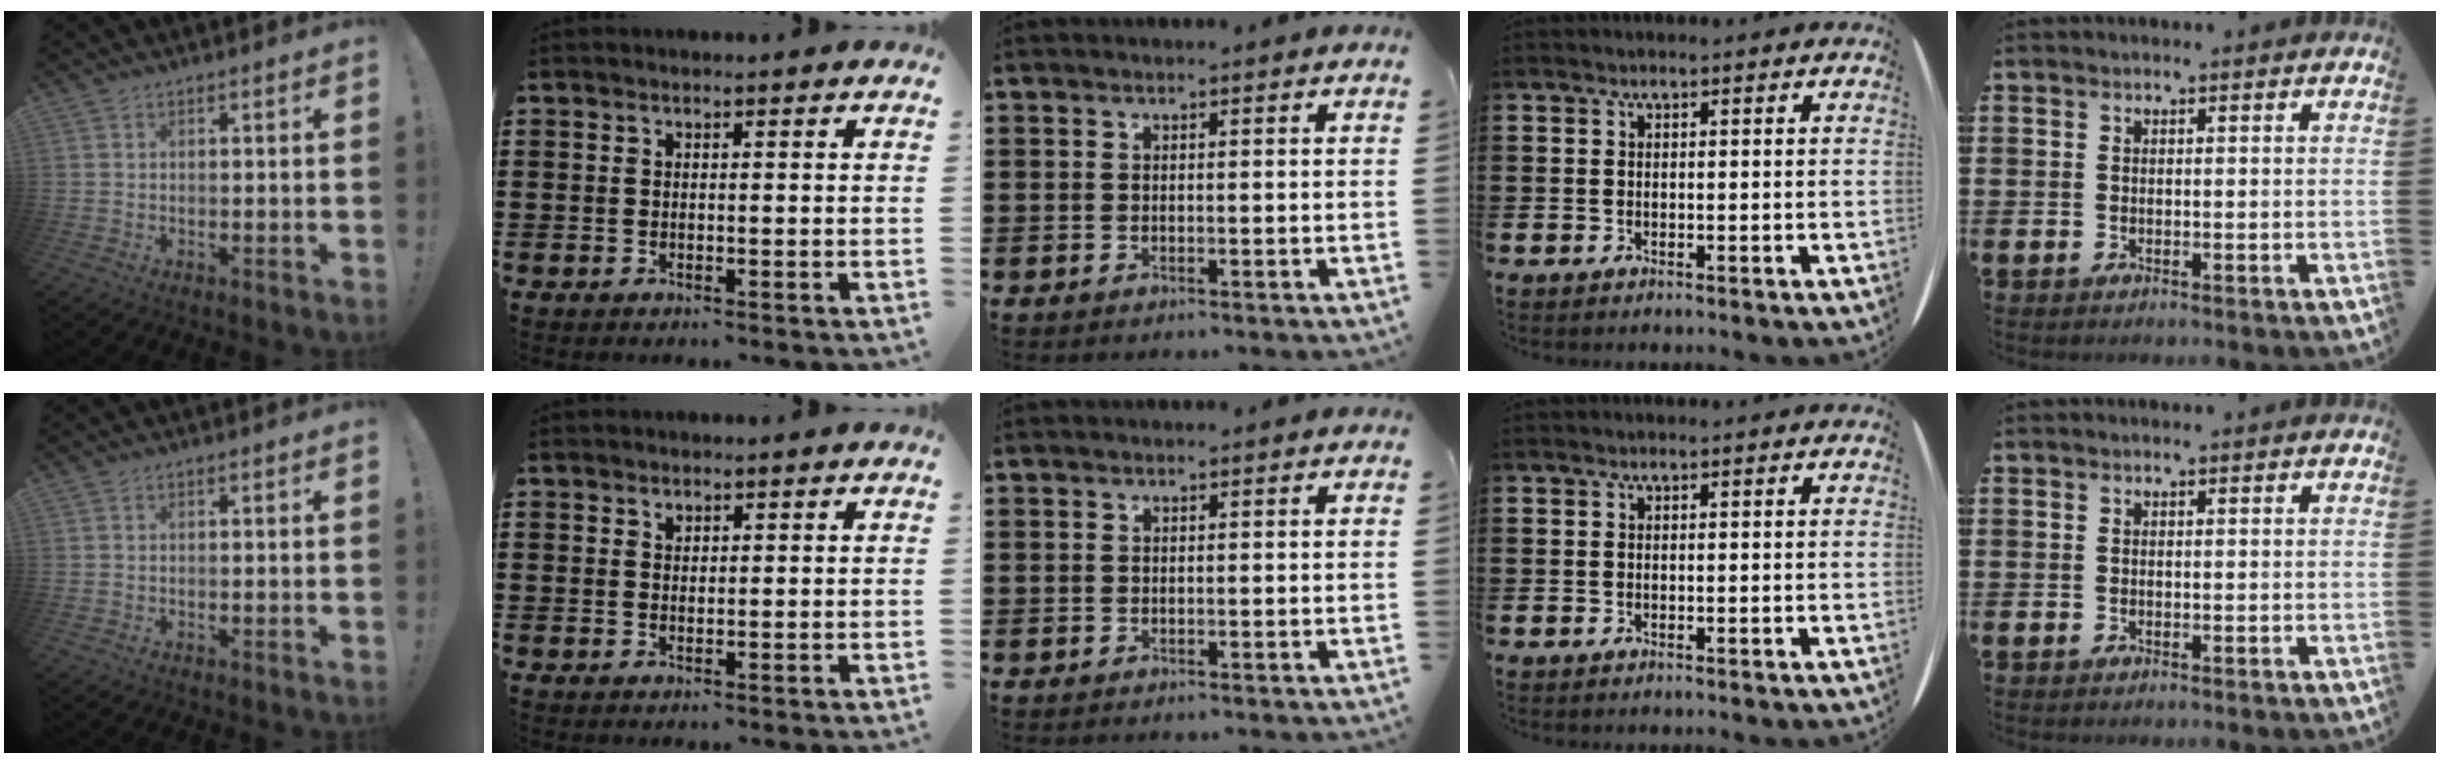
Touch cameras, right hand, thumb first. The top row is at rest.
{"index": {"total": 0.8, "force": [0.7, 0.3, 0.1], "torque": [-0.004, 0.000, 0.015]}}